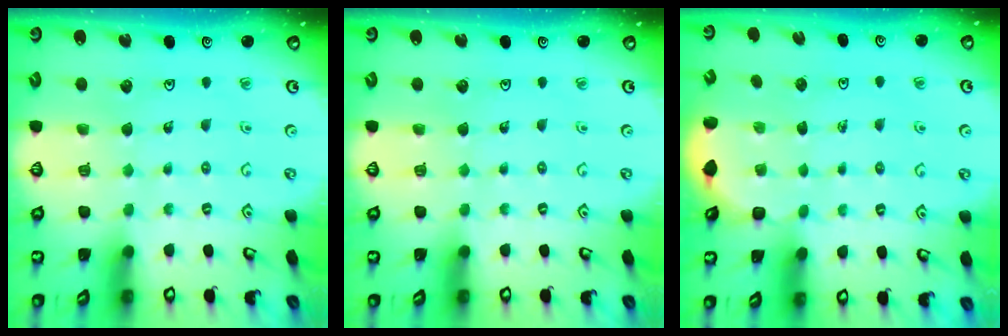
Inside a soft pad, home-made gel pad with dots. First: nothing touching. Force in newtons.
{"total": 0.0}
{"total": 2.5, "press": 2.2, "slide": 1.2}